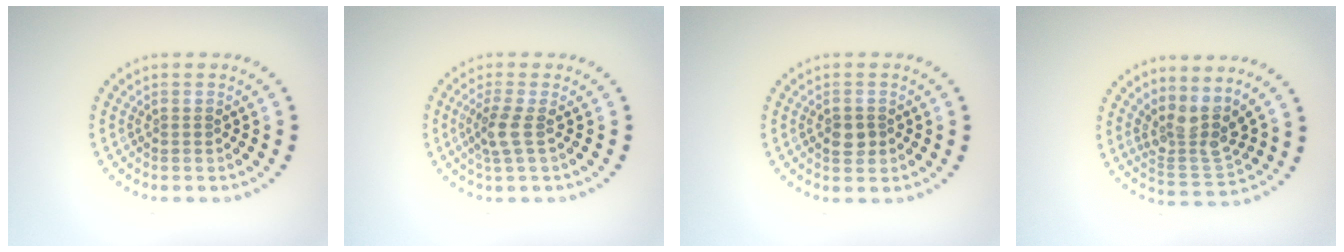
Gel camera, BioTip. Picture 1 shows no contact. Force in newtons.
{"total": 2.1, "press": 1.7, "slide": 1.2}
{"total": 1.7, "press": 1.7, "slide": 0.3}
{"total": 3.7, "press": 2.8, "slide": 2.4}